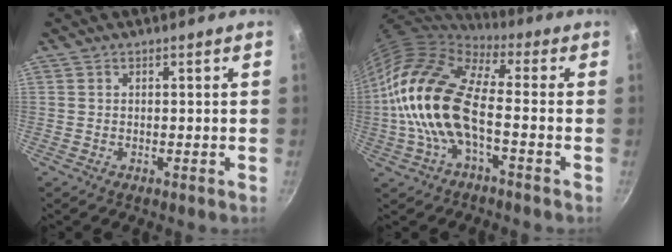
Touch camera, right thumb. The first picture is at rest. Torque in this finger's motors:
{"motor_torque": [-0.15, 1.96, 2.22, -0.56, 0.88]}